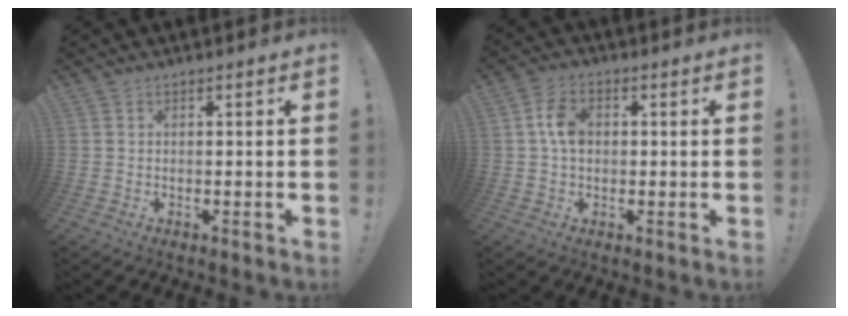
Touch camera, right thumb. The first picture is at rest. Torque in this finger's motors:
{"motor_torque": [0.17, 0.17, -0.06, -0.15, 0.04]}